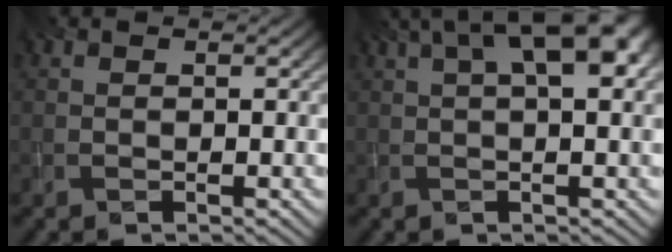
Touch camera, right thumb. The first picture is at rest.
{"total": 10.1, "force": [3.7, 3.6, 8.7], "torque": [-0.129, 0.029, 0.044]}